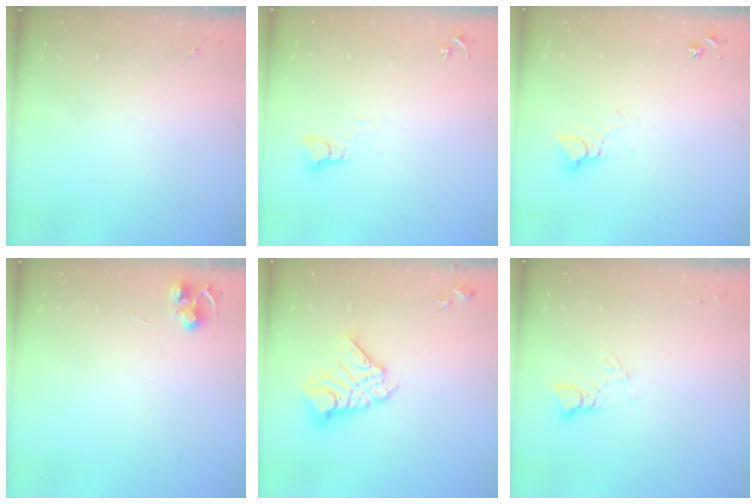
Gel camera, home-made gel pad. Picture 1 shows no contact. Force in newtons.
{"total": 2.1, "press": 2.1, "slide": 0.2}
{"total": 5.1, "press": 5.1, "slide": 0.4}
{"total": 5.7, "press": 5.6, "slide": 0.4}
{"total": 14.1, "press": 14.1, "slide": 1.4}
{"total": 3.2, "press": 3.2, "slide": 0.3}